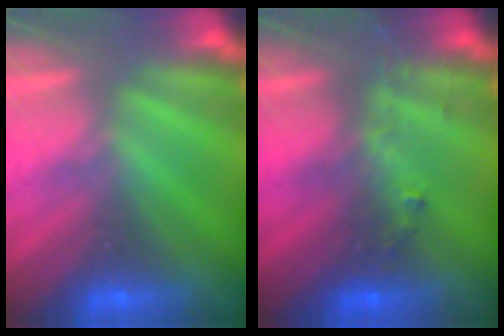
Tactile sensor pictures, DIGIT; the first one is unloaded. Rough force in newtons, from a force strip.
{"total": 2.8}